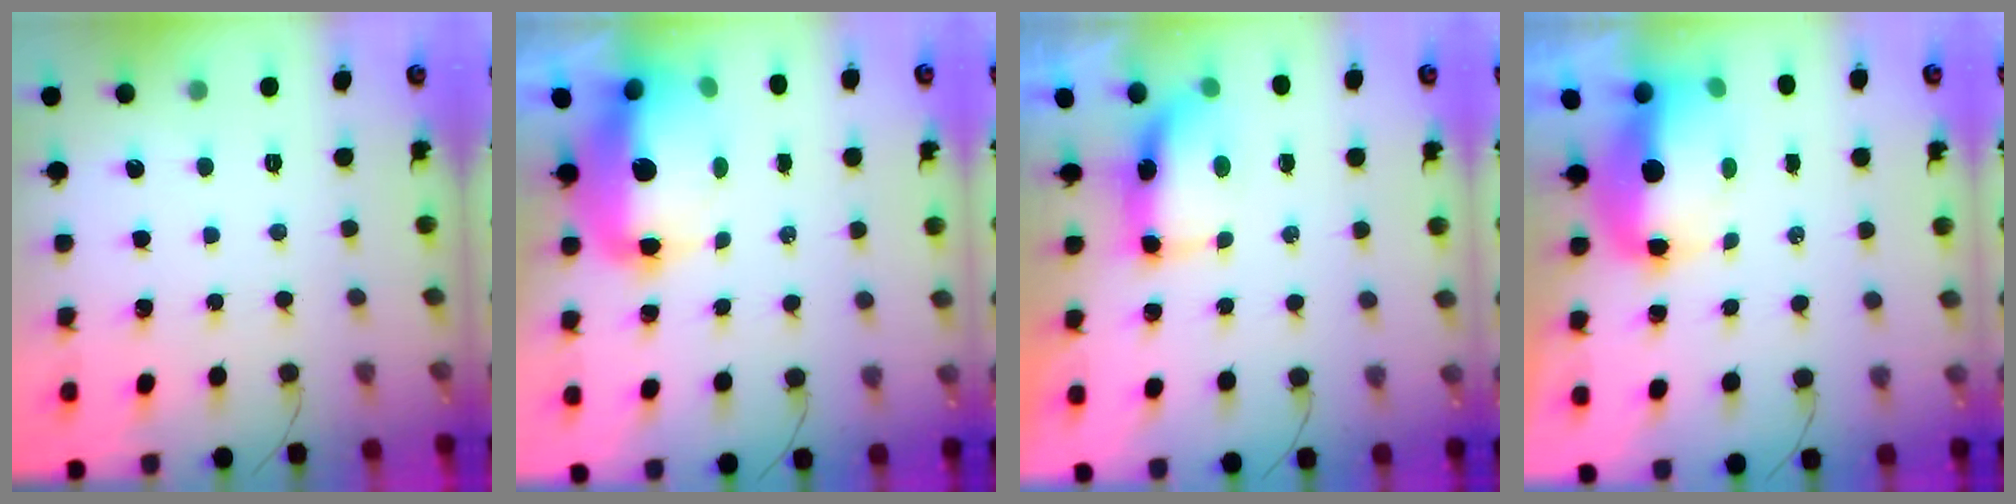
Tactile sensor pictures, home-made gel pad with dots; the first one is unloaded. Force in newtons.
{"total": 15.6, "press": 14.8, "slide": 4.9}
{"total": 7.0, "press": 6.9, "slide": 1.1}
{"total": 11.3, "press": 11.1, "slide": 2.3}